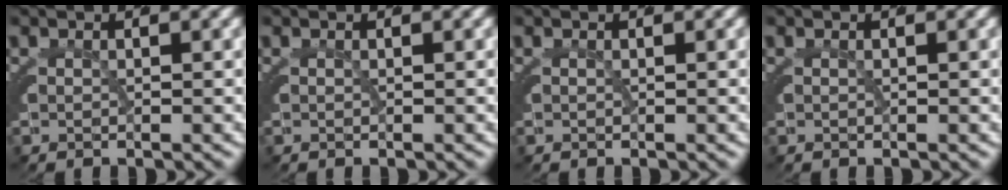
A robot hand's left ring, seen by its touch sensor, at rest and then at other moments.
{"total": 0.0}
{"total": 0.0}
{"total": 0.0}